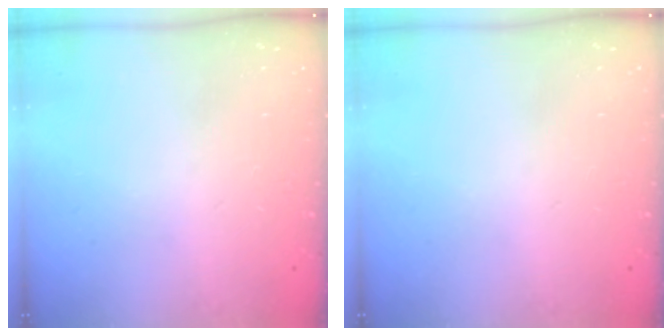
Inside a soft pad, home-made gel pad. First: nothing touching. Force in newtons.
{"total": 0.0}